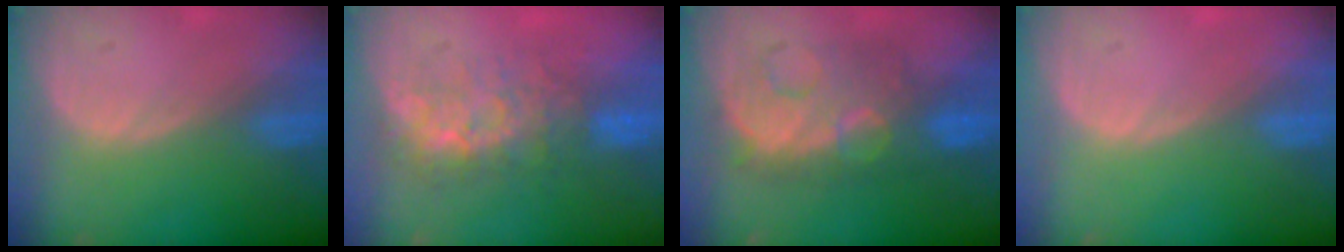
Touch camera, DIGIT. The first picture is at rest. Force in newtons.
{"total": 8.0, "press": 7.6, "slide": 2.4}
{"total": 9.4, "press": 9.3, "slide": 0.5}
{"total": 0.0}